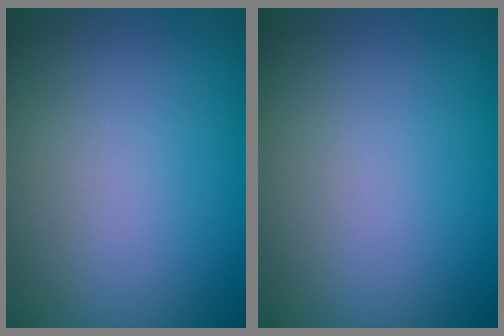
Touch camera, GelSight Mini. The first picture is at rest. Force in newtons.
{"total": 0.0}